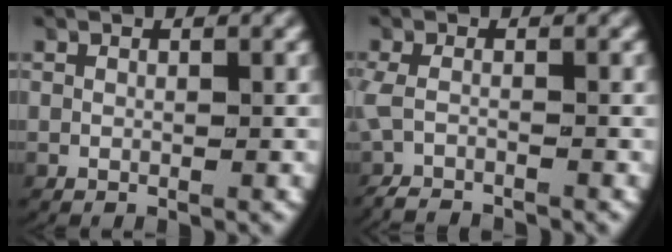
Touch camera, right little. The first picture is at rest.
{"total": 3.3, "force": [-2.9, 1.1, 1.2], "torque": [-0.047, -0.017, -0.039]}